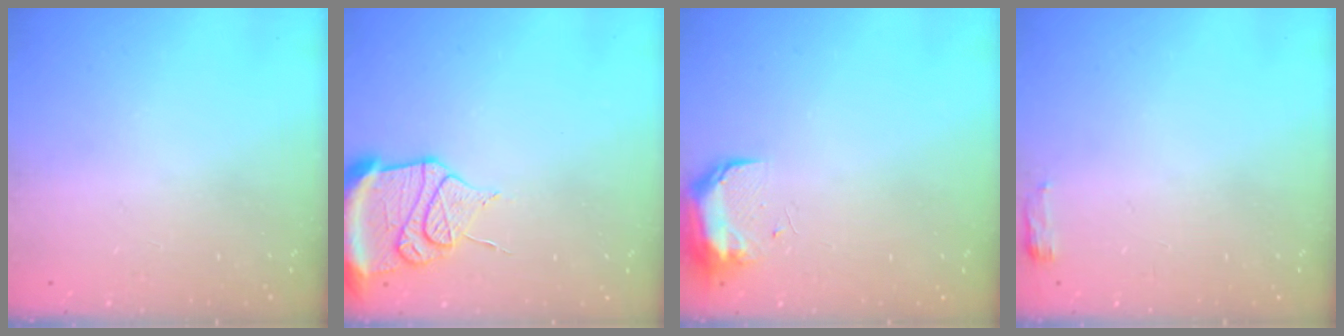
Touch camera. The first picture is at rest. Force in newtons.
{"total": 15.7, "press": 14.5, "slide": 6.0}
{"total": 8.9, "press": 8.8, "slide": 1.1}
{"total": 3.3, "press": 3.2, "slide": 1.0}